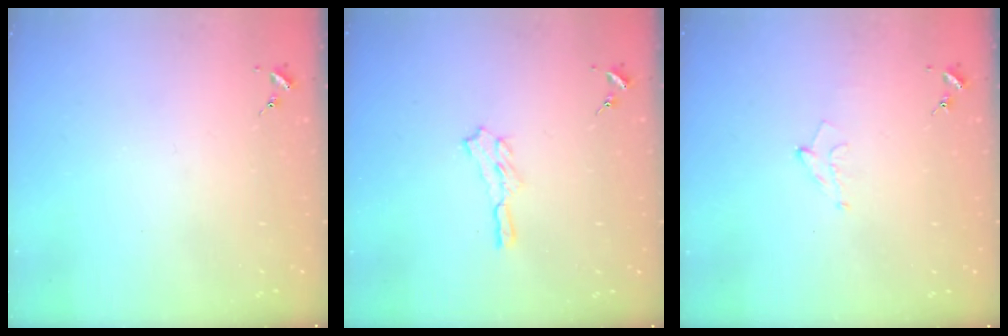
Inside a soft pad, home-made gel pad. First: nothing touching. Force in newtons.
{"total": 4.7, "press": 4.6, "slide": 0.5}
{"total": 6.1, "press": 6.1, "slide": 0.8}